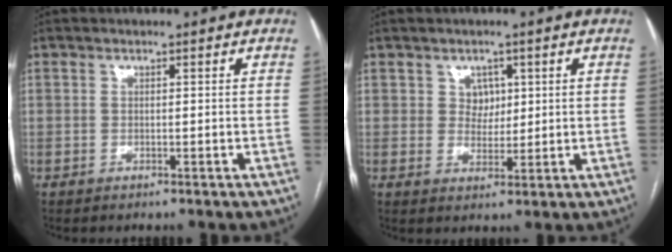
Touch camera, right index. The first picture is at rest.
{"total": 3.0, "force": [1.2, 2.6, 1.2], "torque": [-0.015, 0.004, 0.020]}